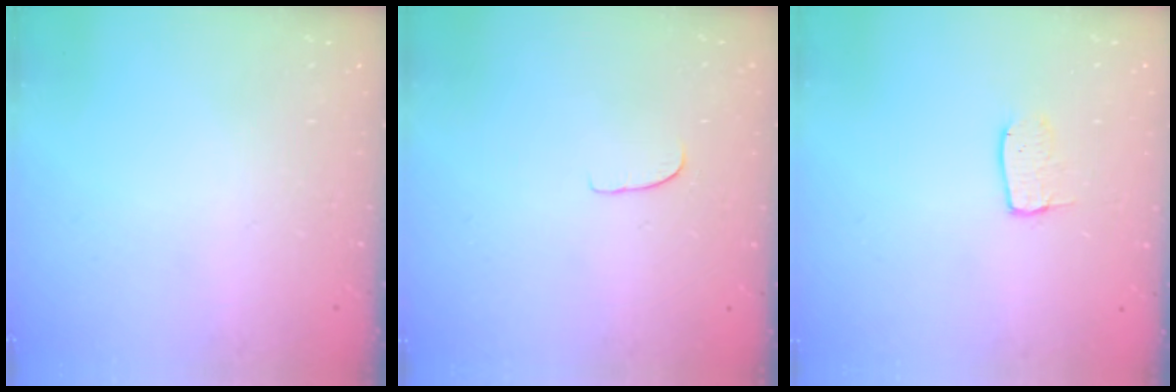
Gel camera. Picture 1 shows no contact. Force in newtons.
{"total": 5.4, "press": 5.4, "slide": 0.3}
{"total": 3.8, "press": 3.8, "slide": 0.3}